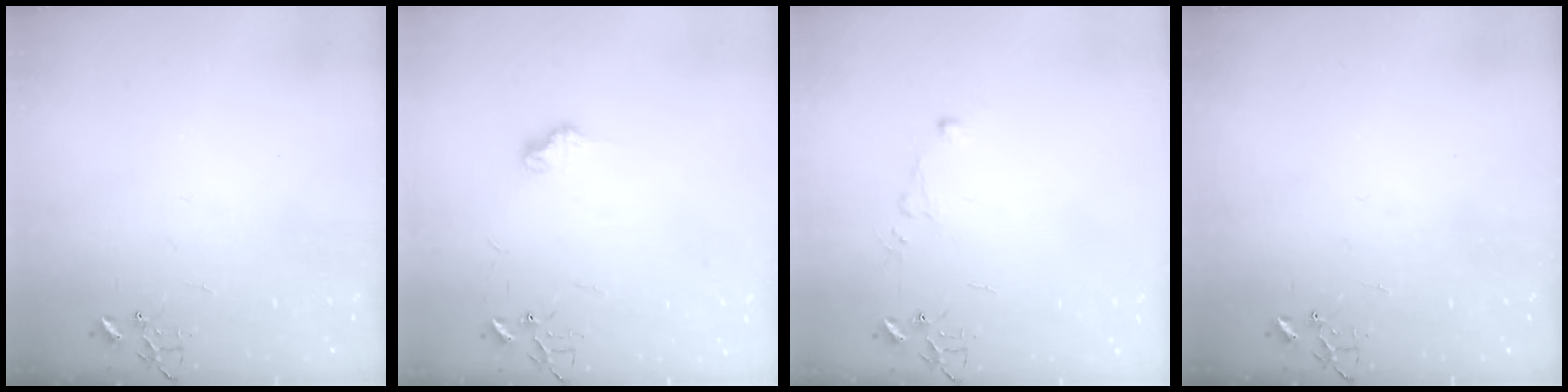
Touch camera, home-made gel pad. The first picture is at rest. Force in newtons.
{"total": 7.1, "press": 7.1, "slide": 0.5}
{"total": 4.4, "press": 4.4, "slide": 0.5}
{"total": 0.0}